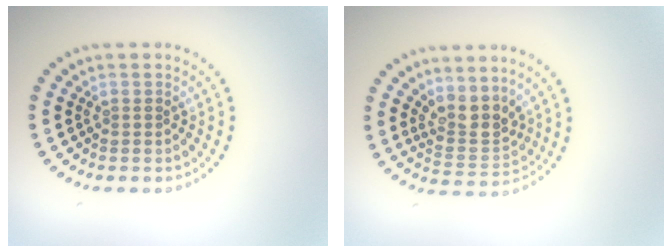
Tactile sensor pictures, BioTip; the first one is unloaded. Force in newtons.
{"total": 3.3, "press": 2.6, "slide": 2.0}